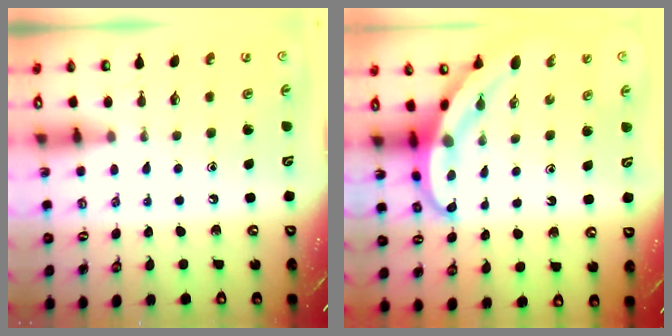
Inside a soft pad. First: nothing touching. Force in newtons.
{"total": 5.2, "press": 5.1, "slide": 0.8}